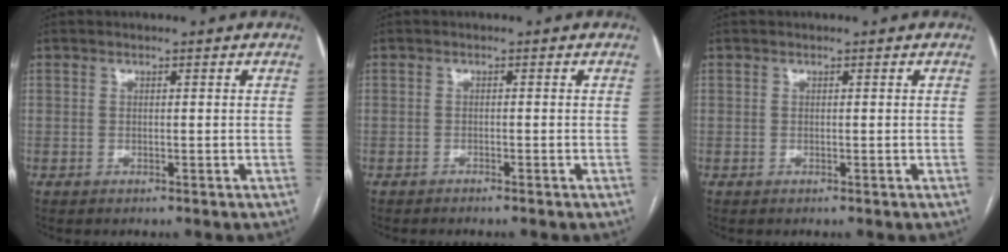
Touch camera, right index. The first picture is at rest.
{"total": 1.5, "force": [-1.3, 0.0, 0.8], "torque": [-0.012, 0.000, -0.015]}
{"total": 0.0}